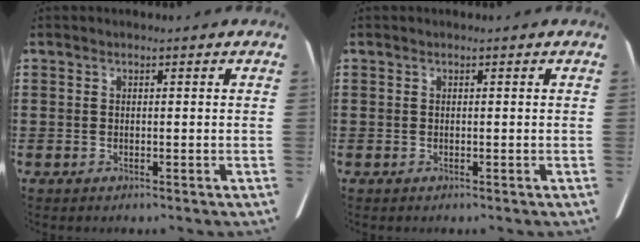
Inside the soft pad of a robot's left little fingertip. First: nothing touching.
{"total": 0.0}